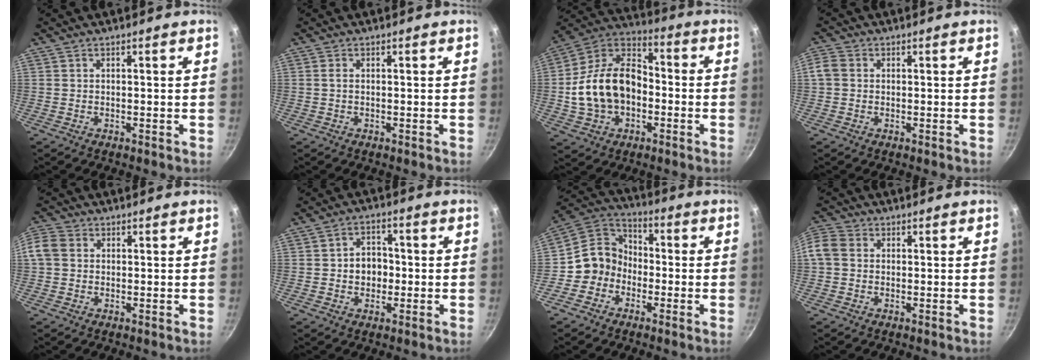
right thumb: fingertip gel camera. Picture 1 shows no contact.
{"total": 0.8, "force": [0.0, 0.4, 0.7], "torque": [-0.014, 0.002, -0.001]}
{"total": 18.1, "force": [-2.5, 12.7, 12.6], "torque": [-0.204, 0.048, -0.054]}
{"total": 3.2, "force": [0.1, 2.7, 1.7], "torque": [-0.034, 0.008, -0.006]}
{"total": 6.2, "force": [0.7, 5.2, 3.3], "torque": [-0.069, 0.013, -0.002]}
{"total": 6.0, "force": [-0.5, 4.8, 3.5], "torque": [-0.021, 0.011, -0.011]}
{"total": 9.1, "force": [-2.8, 8.1, 2.9], "torque": [-0.009, 0.048, -0.071]}
{"total": 9.0, "force": [0.7, 7.6, 4.8], "torque": [-0.116, 0.025, -0.002]}